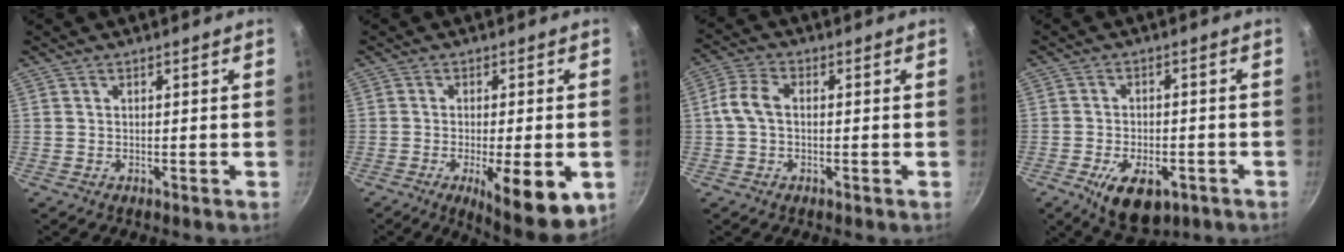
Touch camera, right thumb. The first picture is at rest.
{"total": 12.8, "force": [-4.3, 3.8, 11.5], "torque": [-0.155, -0.014, -0.052]}
{"total": 5.6, "force": [-0.1, 3.5, 4.3], "torque": [-0.090, 0.017, -0.008]}
{"total": 9.8, "force": [-4.6, 5.3, 6.8], "torque": [-0.098, 0.011, -0.066]}